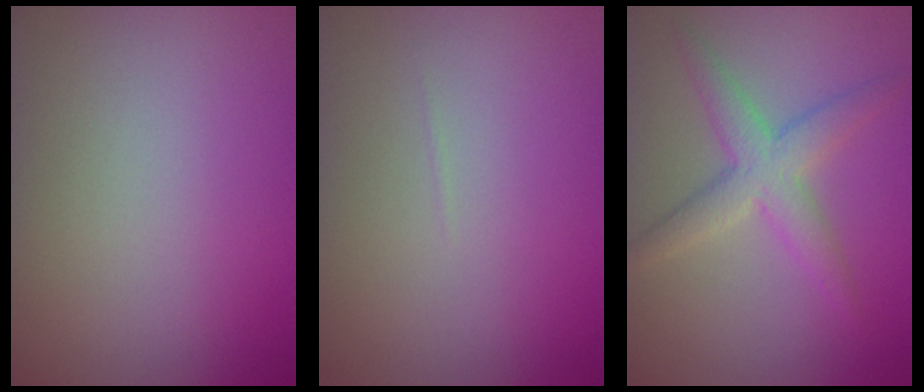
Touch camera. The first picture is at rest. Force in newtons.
{"total": 0.0}
{"total": 3.7, "press": 3.7, "slide": 0.2}